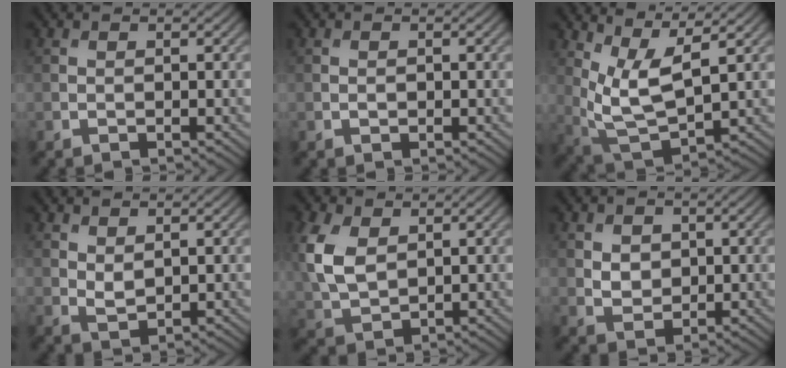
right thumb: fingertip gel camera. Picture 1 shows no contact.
{"total": 0.6, "force": [-0.1, 0.4, 0.5], "torque": [-0.005, -0.003, -0.001]}
{"total": 8.3, "force": [3.7, 3.2, 6.8], "torque": [-0.158, -0.006, 0.080]}
{"total": 2.0, "force": [1.1, 0.9, 1.3], "torque": [-0.032, -0.006, 0.027]}
{"total": 7.7, "force": [2.2, 4.9, 5.5], "torque": [-0.161, 0.007, 0.047]}
{"total": 2.9, "force": [0.8, 2.3, 1.5], "torque": [-0.039, -0.003, 0.013]}